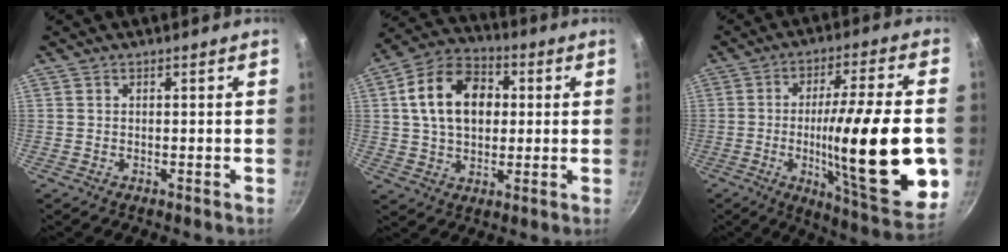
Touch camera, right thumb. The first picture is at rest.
{"total": 15.1, "force": [2.5, 10.7, 10.4], "torque": [-0.151, 0.017, 0.031]}
{"total": 26.0, "force": [-3.7, 5.4, 25.2], "torque": [-0.370, -0.003, -0.051]}